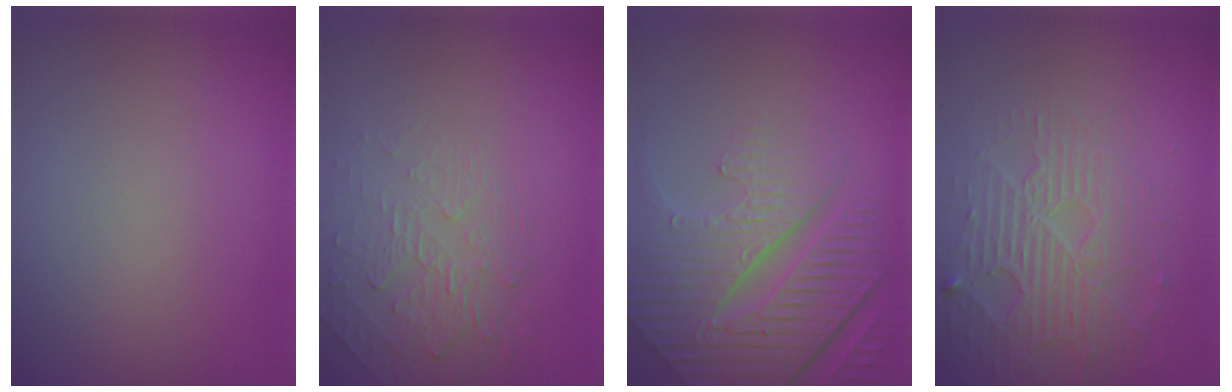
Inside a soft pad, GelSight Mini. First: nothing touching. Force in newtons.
{"total": 2.2, "press": 1.1, "slide": 1.9}
{"total": 8.4, "press": 5.9, "slide": 5.9}
{"total": 3.8, "press": 3.4, "slide": 1.7}